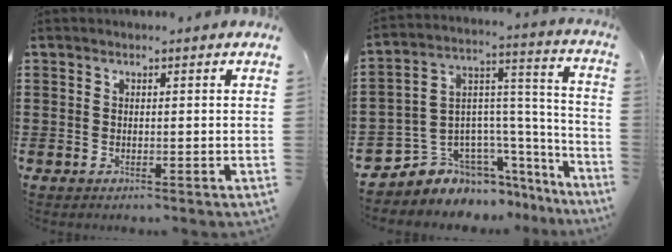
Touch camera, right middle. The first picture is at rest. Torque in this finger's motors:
{"motor_torque": [2.14, 0.00, 0.14, 0.03]}